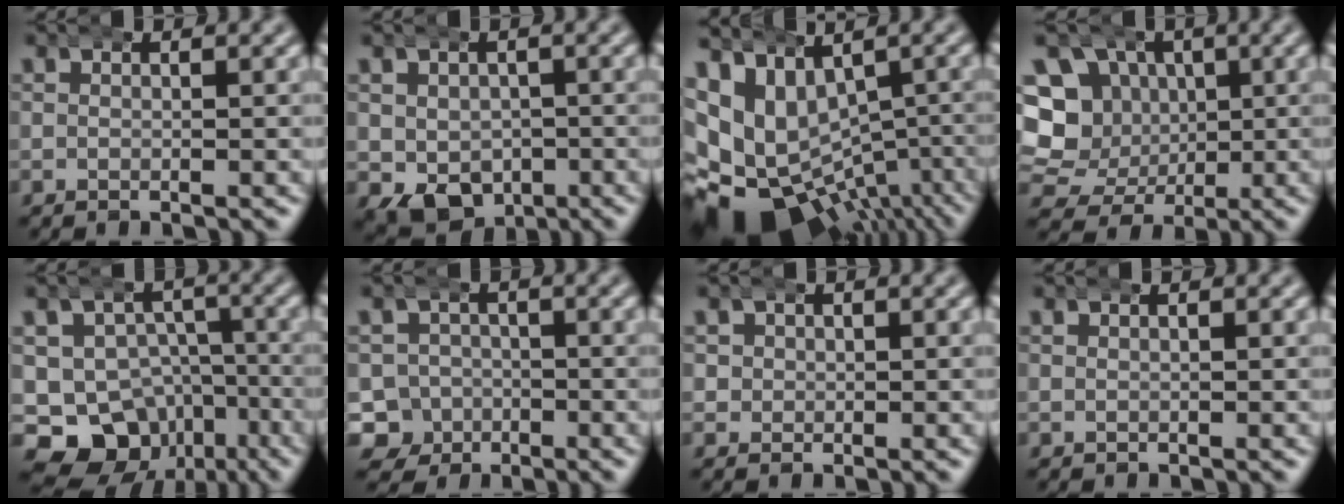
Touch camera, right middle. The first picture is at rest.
{"total": 7.2, "force": [-2.5, 6.1, 3.0], "torque": [-0.052, -0.050, -0.017]}
{"total": 18.3, "force": [-5.7, 14.9, 8.9], "torque": [-0.215, -0.084, -0.077]}
{"total": 14.9, "force": [1.6, 13.6, 5.8], "torque": [-0.128, -0.032, 0.020]}
{"total": 16.7, "force": [-6.2, 14.5, 5.6], "torque": [-0.124, -0.088, -0.087]}
{"total": 9.5, "force": [-3.8, 8.5, 1.9], "torque": [-0.053, -0.049, -0.057]}
{"total": 1.9, "force": [0.4, 1.9, 0.2], "torque": [-0.016, -0.007, 0.009]}
{"total": 0.0}